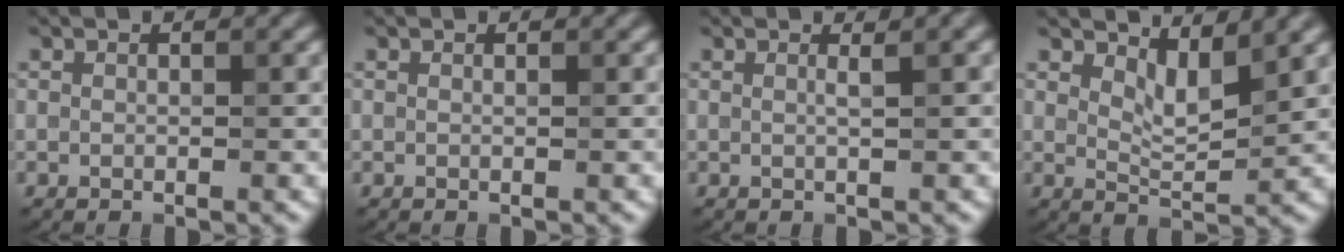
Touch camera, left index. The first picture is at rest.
{"total": 0.0}
{"total": 1.3, "force": [0.4, 0.2, 1.2], "torque": [-0.015, 0.002, -0.003]}
{"total": 2.8, "force": [1.8, 0.8, 2.0], "torque": [-0.040, -0.009, 0.034]}